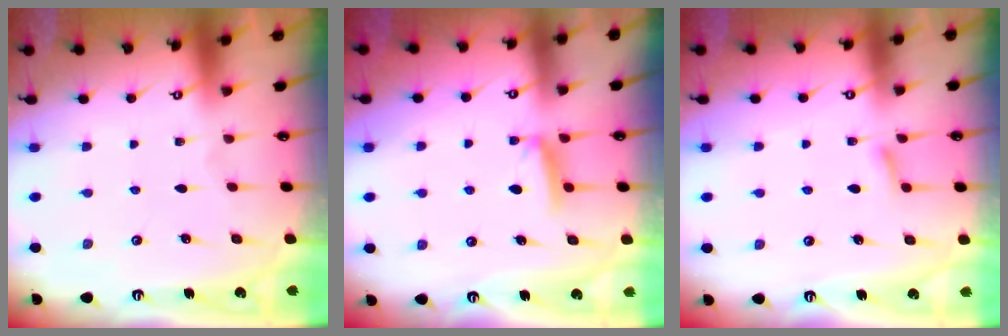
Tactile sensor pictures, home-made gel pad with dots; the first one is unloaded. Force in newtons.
{"total": 4.8, "press": 4.8, "slide": 0.7}
{"total": 4.7, "press": 4.6, "slide": 0.6}